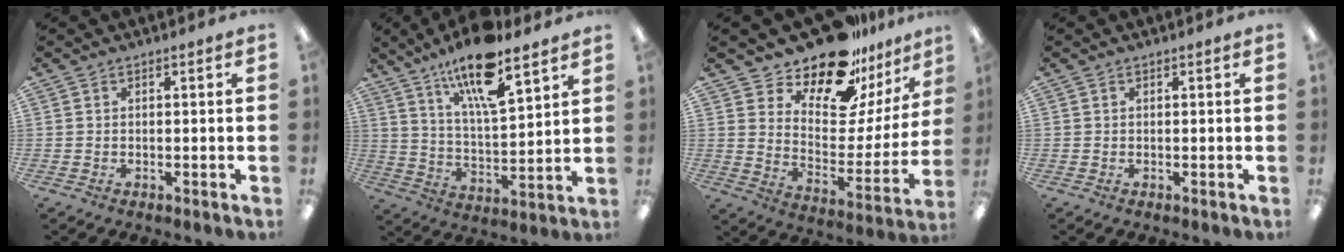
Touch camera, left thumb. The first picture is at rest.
{"total": 16.3, "force": [11.8, 4.1, 10.6], "torque": [-0.183, -0.062, 0.194]}
{"total": 18.9, "force": [16.2, 6.6, 7.2], "torque": [-0.124, -0.134, 0.283]}
{"total": 0.0}